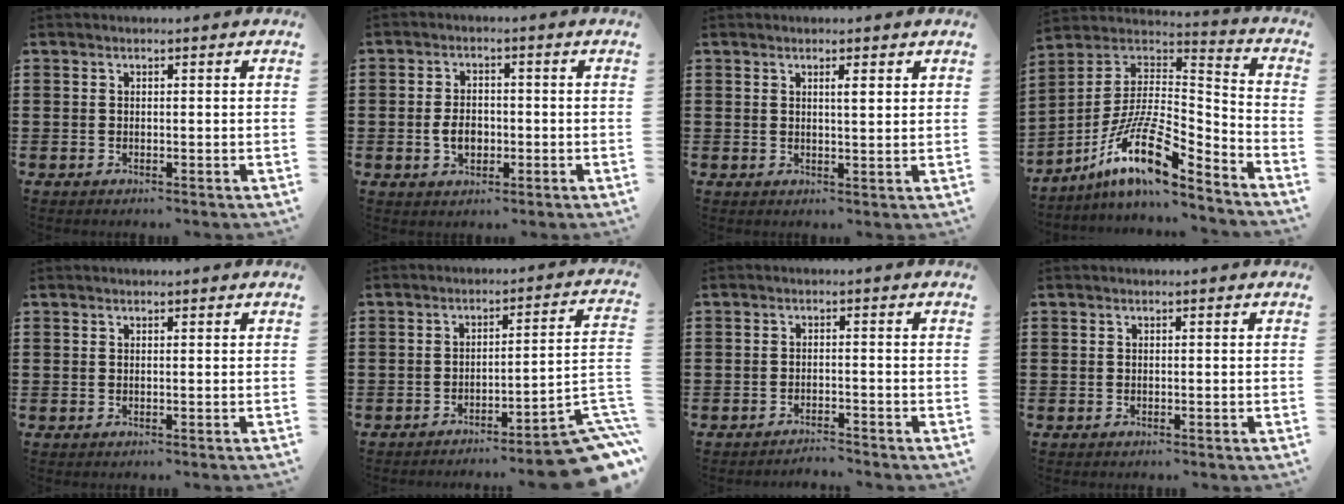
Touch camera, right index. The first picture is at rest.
{"total": 4.0, "force": [-0.8, 2.6, 3.0], "torque": [-0.051, 0.000, -0.015]}
{"total": 2.0, "force": [0.9, 0.1, 1.8], "torque": [-0.037, 0.000, 0.014]}
{"total": 15.3, "force": [-9.3, 4.3, 11.4], "torque": [-0.231, 0.008, -0.173]}
{"total": 0.0}
{"total": 7.8, "force": [-6.1, 0.5, 4.9], "torque": [-0.062, -0.002, -0.116]}
{"total": 1.9, "force": [-1.9, 0.0, 0.1], "torque": [-0.007, 0.002, -0.040]}
{"total": 0.0}